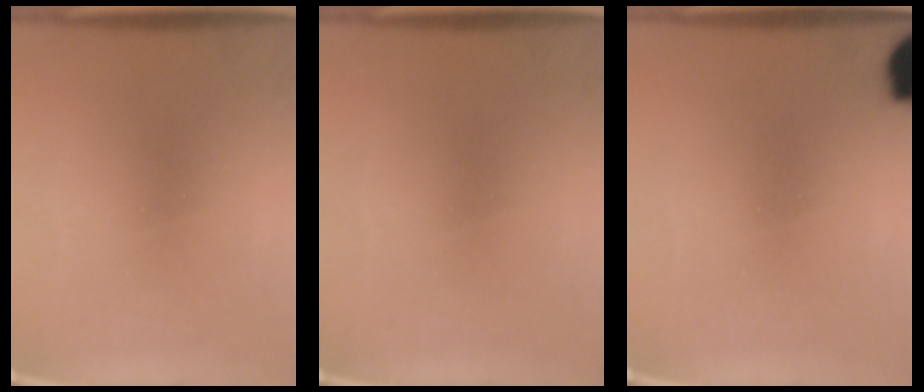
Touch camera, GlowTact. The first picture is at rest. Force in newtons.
{"total": 0.0}
{"total": 11.1}